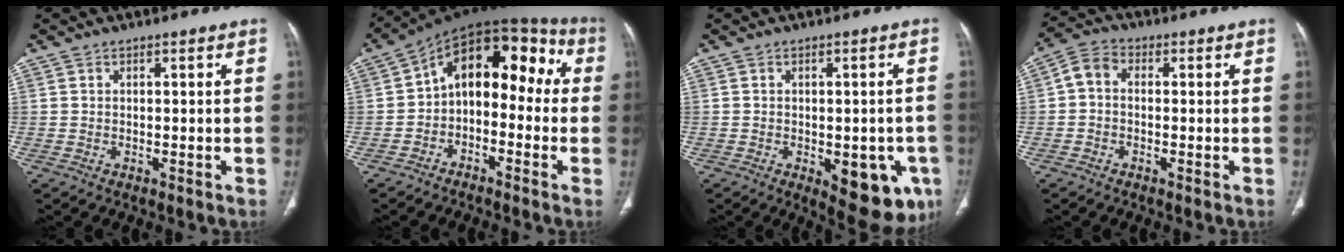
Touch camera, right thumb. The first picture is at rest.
{"total": 14.5, "force": [-0.9, 9.3, 11.1], "torque": [-0.117, 0.071, -0.031]}
{"total": 12.1, "force": [-4.3, 5.7, 9.8], "torque": [-0.089, 0.003, -0.039]}
{"total": 4.4, "force": [-0.2, 3.2, 2.9], "torque": [-0.050, 0.013, -0.017]}